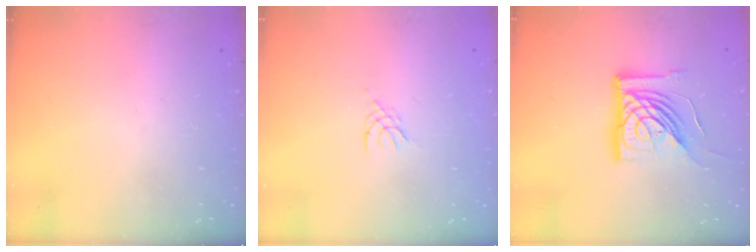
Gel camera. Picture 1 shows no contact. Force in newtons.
{"total": 2.0, "press": 1.9, "slide": 0.4}
{"total": 16.9, "press": 16.8, "slide": 1.9}